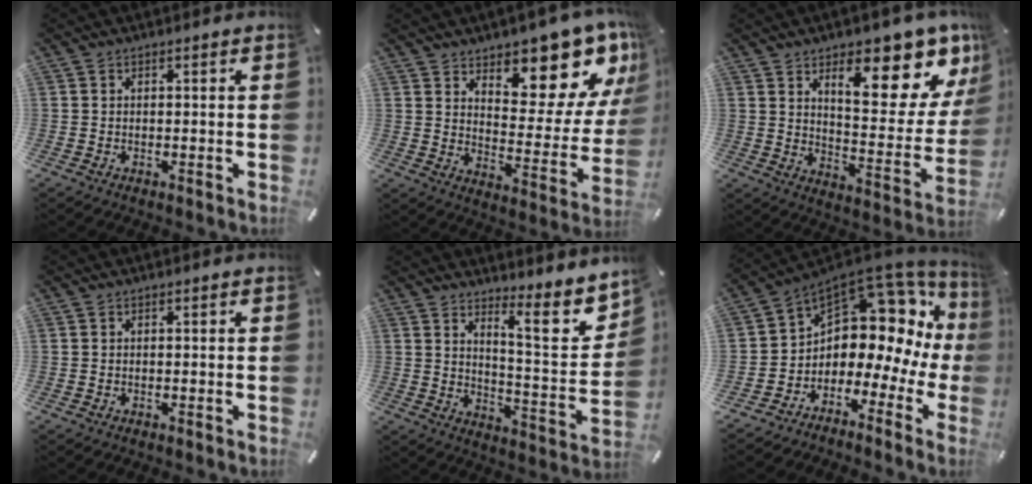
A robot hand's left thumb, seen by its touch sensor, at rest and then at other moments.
{"total": 13.4, "force": [11.0, 5.2, 5.6], "torque": [-0.049, -0.113, 0.180]}
{"total": 17.9, "force": [10.8, 7.2, 12.3], "torque": [-0.155, -0.087, 0.168]}
{"total": 0.0}
{"total": 11.5, "force": [8.4, 3.2, 7.2], "torque": [-0.091, -0.079, 0.137]}
{"total": 10.8, "force": [4.1, 8.0, 6.1], "torque": [-0.087, -0.058, 0.068]}